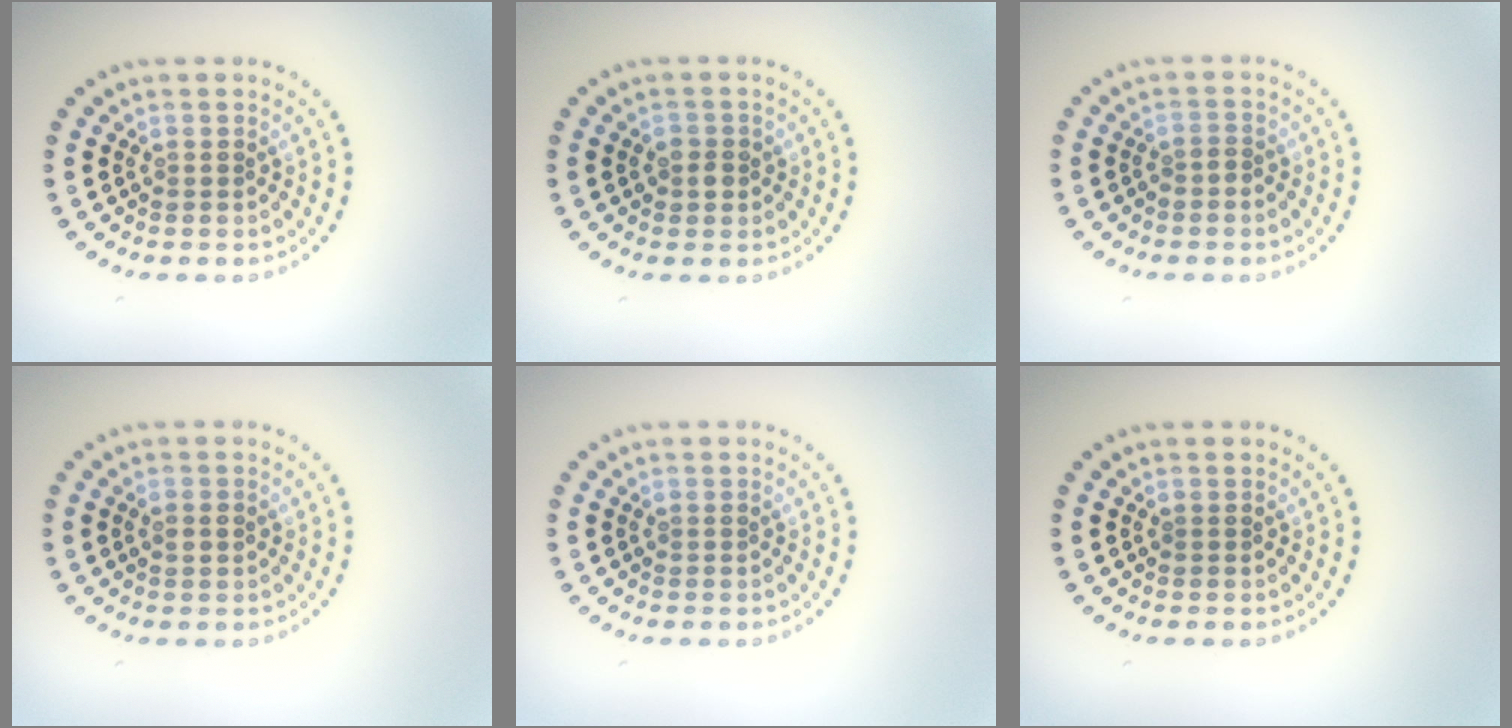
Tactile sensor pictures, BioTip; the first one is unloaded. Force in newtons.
{"total": 1.4, "press": 1.3, "slide": 0.5}
{"total": 0.8, "press": 0.4, "slide": 0.6}
{"total": 1.5, "press": 1.5, "slide": 0.1}
{"total": 0.0}
{"total": 0.0}